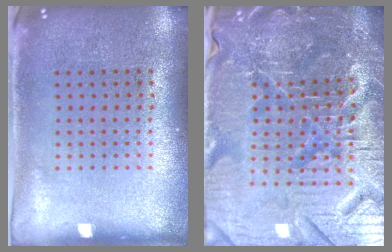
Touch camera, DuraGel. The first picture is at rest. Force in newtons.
{"total": 6.0, "press": 5.5, "slide": 2.3}